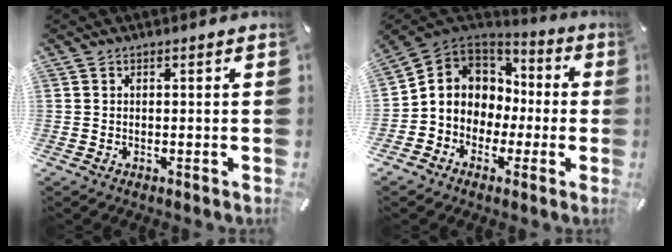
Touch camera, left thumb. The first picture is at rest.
{"total": 8.8, "force": [-1.7, 8.6, 1.2], "torque": [-0.054, 0.001, -0.025]}